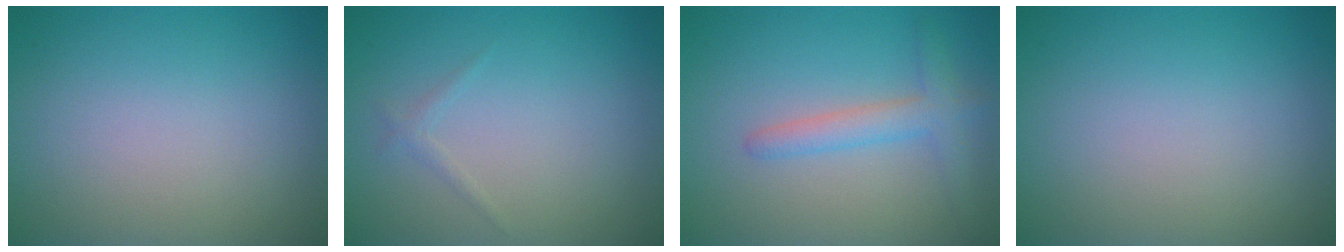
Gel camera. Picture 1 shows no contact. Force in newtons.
{"total": 0.7, "press": 0.7, "slide": 0.0}
{"total": 2.6, "press": 2.6, "slide": 0.1}
{"total": 0.0}